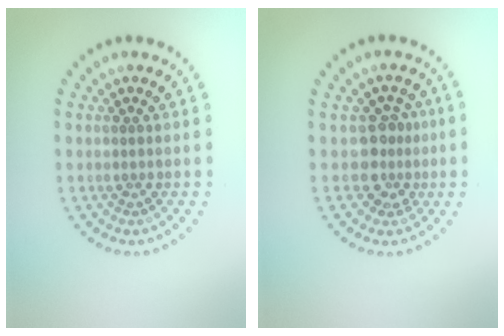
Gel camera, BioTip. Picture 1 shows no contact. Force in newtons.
{"total": 2.6, "press": 2.0, "slide": 1.7}